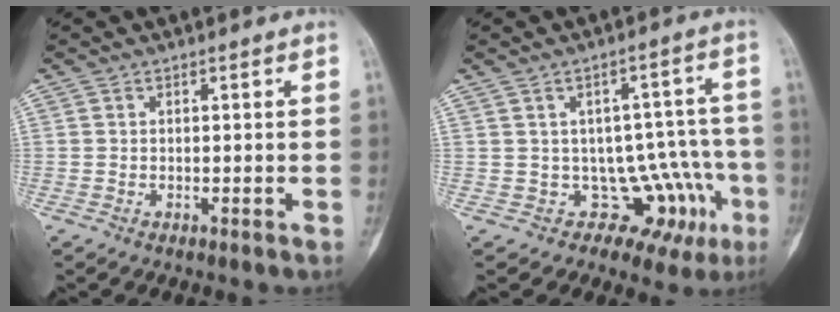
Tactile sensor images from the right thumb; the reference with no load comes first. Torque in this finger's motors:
{"motor_torque": [-0.03, 0.44, 0.06, 0.09, -0.14]}